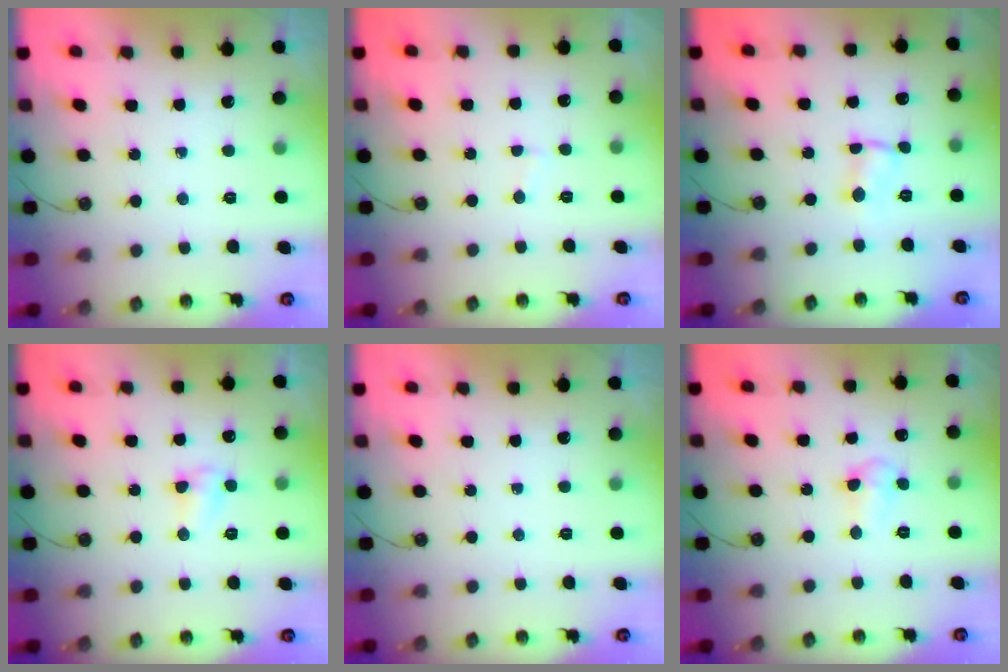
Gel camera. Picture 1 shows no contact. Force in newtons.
{"total": 1.7, "press": 1.7, "slide": 0.2}
{"total": 1.8, "press": 1.8, "slide": 0.2}
{"total": 3.8, "press": 3.8, "slide": 0.5}
{"total": 0.0}
{"total": 4.6, "press": 3.6, "slide": 2.9}